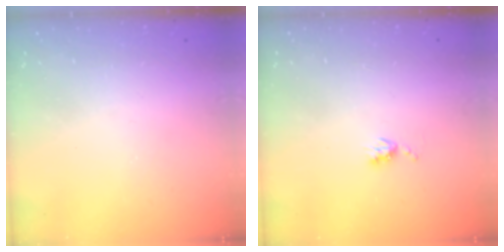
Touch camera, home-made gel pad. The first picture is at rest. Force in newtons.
{"total": 5.8, "press": 5.7, "slide": 0.8}